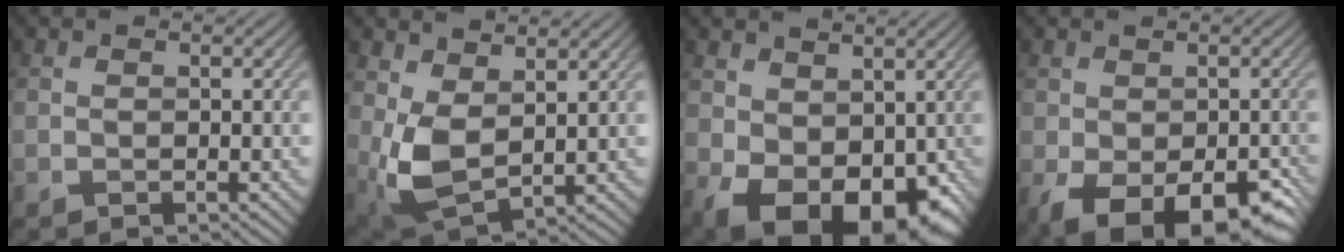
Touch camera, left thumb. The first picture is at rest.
{"total": 6.3, "force": [2.0, 3.4, 5.0], "torque": [-0.129, -0.009, 0.039]}
{"total": 11.5, "force": [-1.9, 7.7, 8.4], "torque": [-0.138, -0.045, -0.008]}
{"total": 10.8, "force": [-5.3, 5.8, 7.4], "torque": [-0.113, -0.049, -0.061]}